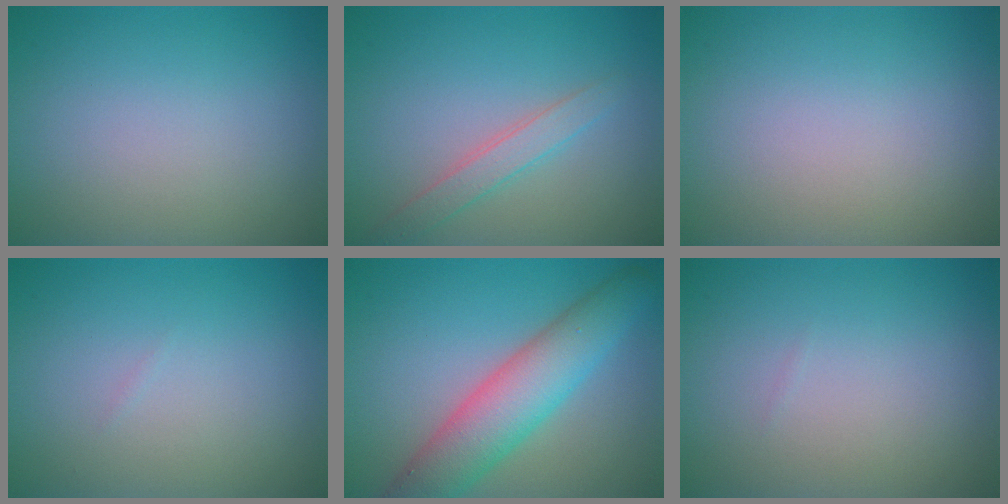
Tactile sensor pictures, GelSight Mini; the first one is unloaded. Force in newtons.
{"total": 2.0, "press": 2.0, "slide": 0.1}
{"total": 0.0}
{"total": 0.0}
{"total": 6.8, "press": 6.8, "slide": 0.3}
{"total": 0.0}